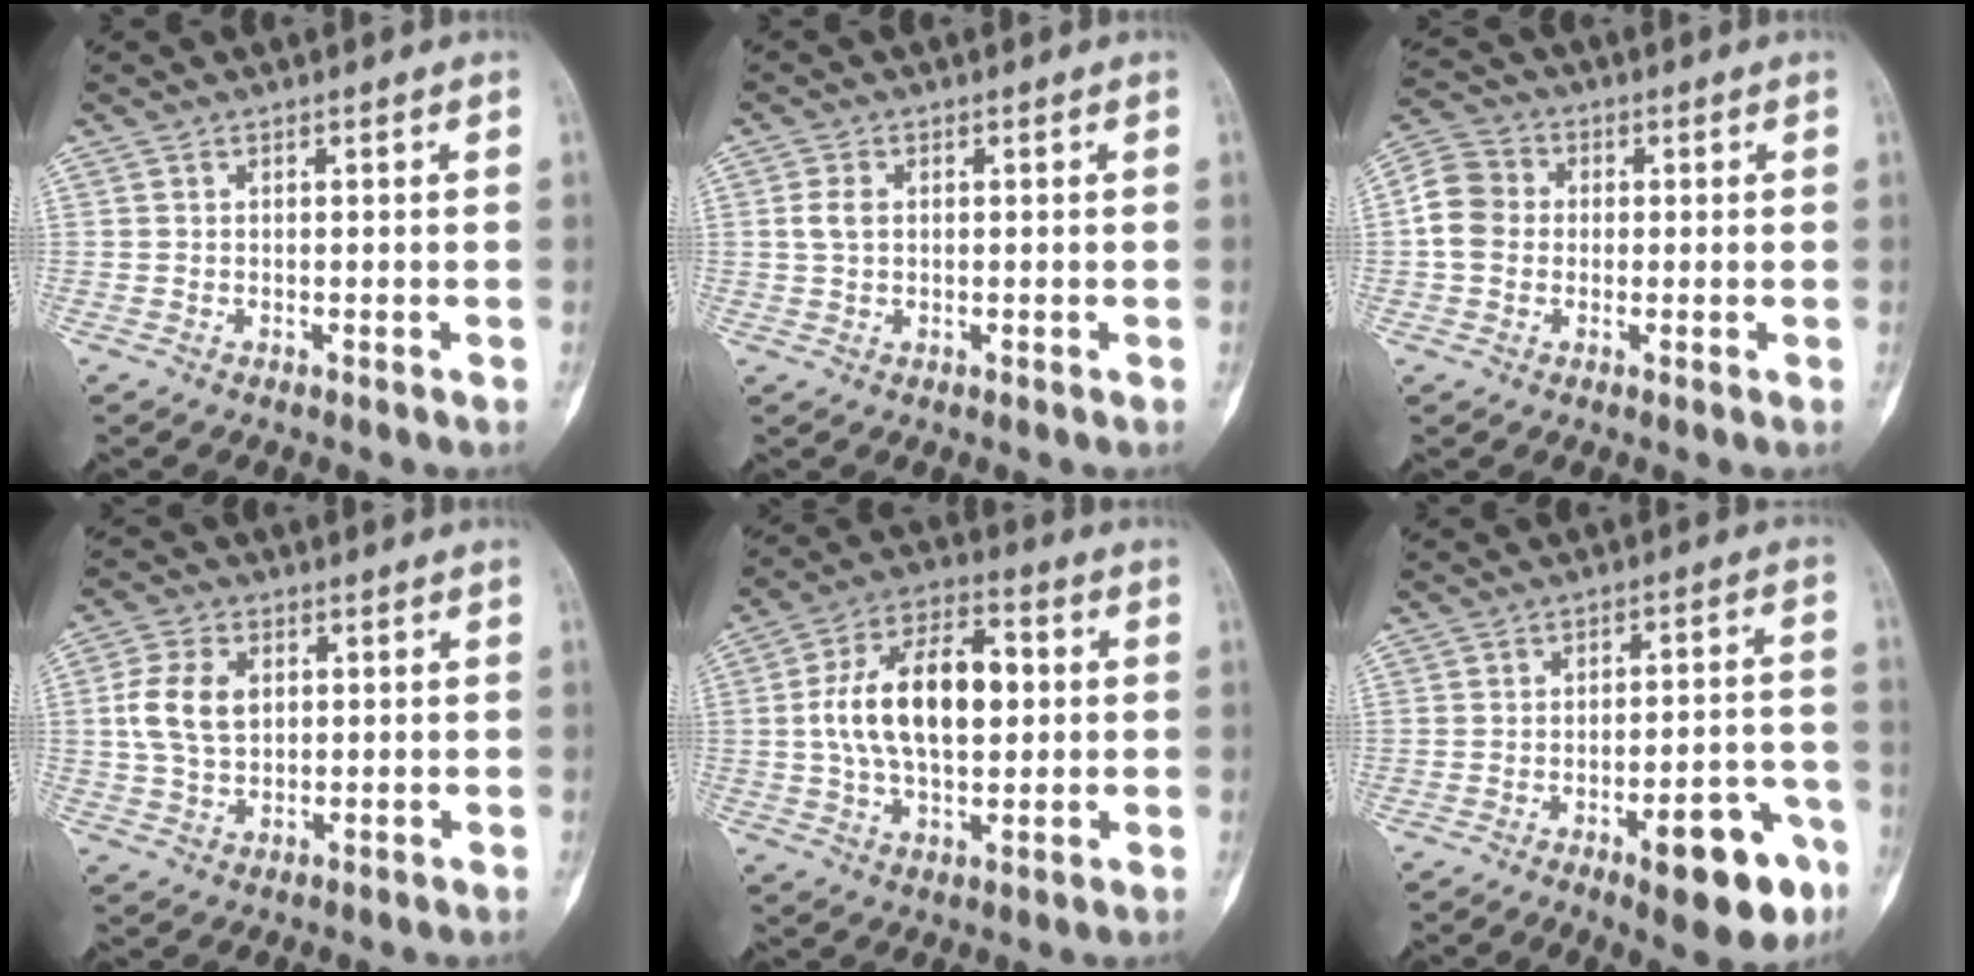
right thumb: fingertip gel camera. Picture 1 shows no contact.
{"total": 2.9, "force": [0.5, 1.9, 2.1], "torque": [-0.045, 0.004, 0.011]}
{"total": 7.1, "force": [-0.3, 6.1, 3.6], "torque": [-0.057, 0.022, -0.018]}
{"total": 8.5, "force": [1.4, 5.9, 5.9], "torque": [-0.111, 0.003, 0.028]}
{"total": 17.4, "force": [1.4, 9.6, 14.5], "torque": [-0.237, 0.021, 0.020]}
{"total": 13.3, "force": [-6.6, 4.7, 10.5], "torque": [-0.109, 0.036, -0.083]}